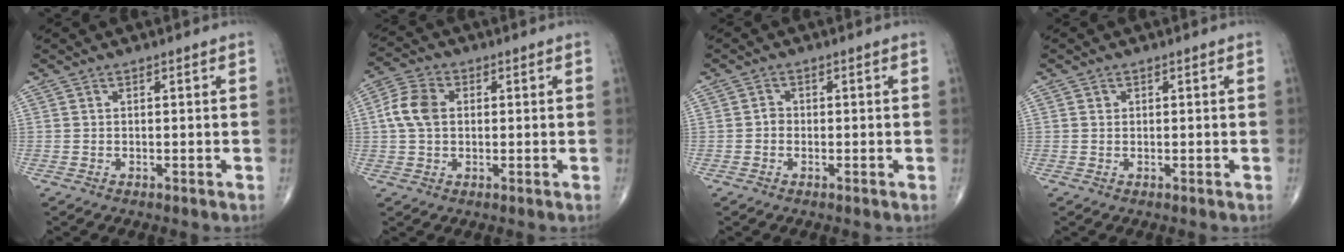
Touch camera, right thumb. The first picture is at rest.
{"total": 6.8, "force": [0.7, 4.8, 4.7], "torque": [-0.097, 0.015, 0.008]}
{"total": 1.3, "force": [-0.3, 1.1, 0.6], "torque": [0.000, 0.005, -0.010]}
{"total": 0.7, "force": [0.2, 0.6, 0.2], "torque": [0.000, 0.001, 0.005]}